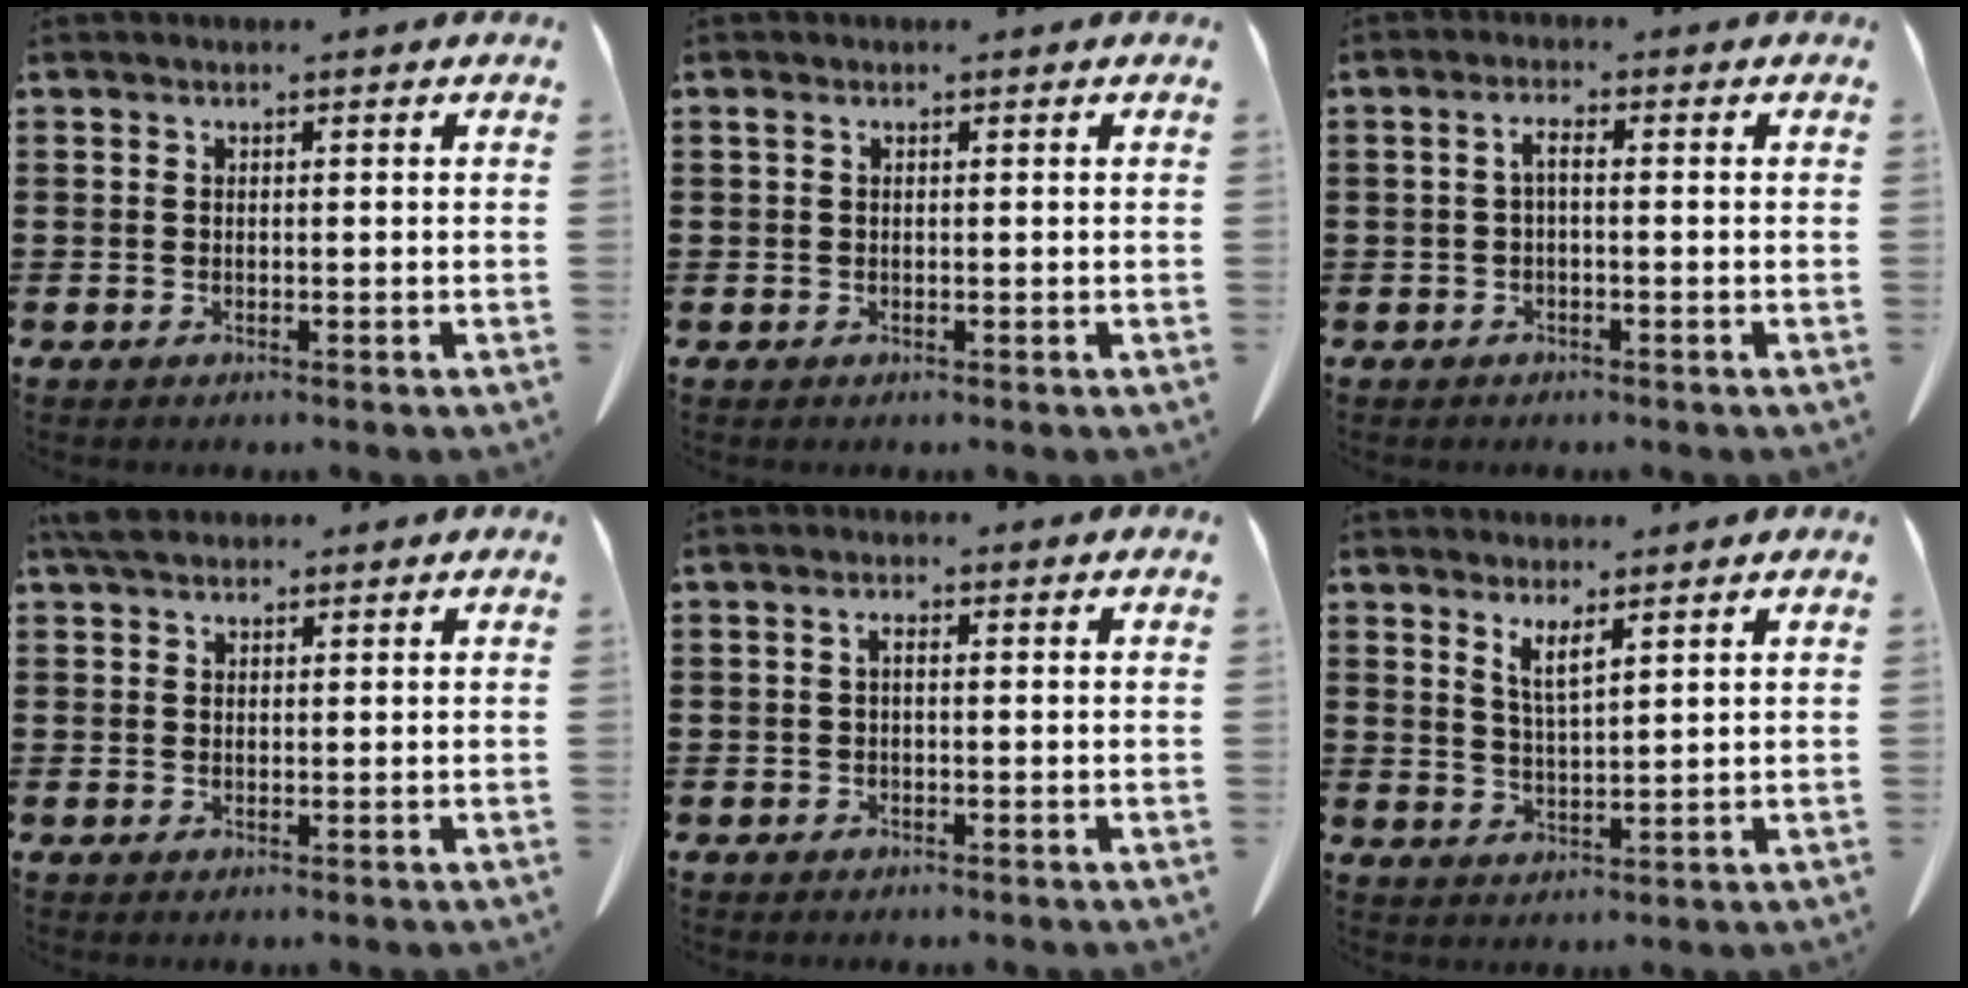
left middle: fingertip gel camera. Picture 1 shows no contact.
{"total": 0.5, "force": [0.2, 0.2, 0.4], "torque": [-0.011, 0.000, 0.004]}
{"total": 1.9, "force": [-0.5, 0.4, 1.8], "torque": [-0.037, 0.003, -0.010]}
{"total": 2.8, "force": [2.2, 1.1, 1.4], "torque": [-0.035, 0.004, 0.043]}
{"total": 1.1, "force": [-0.1, 0.3, 1.0], "torque": [-0.021, -0.002, -0.002]}
{"total": 3.5, "force": [2.5, 0.3, 2.5], "torque": [-0.057, -0.001, 0.045]}